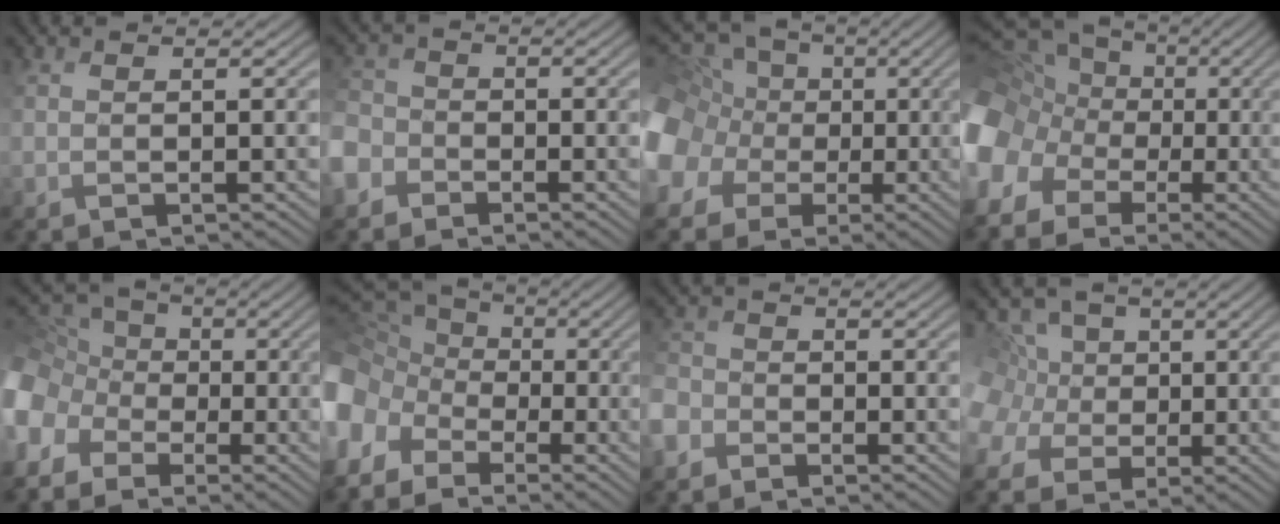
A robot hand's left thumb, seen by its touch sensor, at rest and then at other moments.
{"total": 4.2, "force": [-3.3, 2.5, -0.1], "torque": [-0.027, -0.003, -0.070]}
{"total": 14.7, "force": [-0.4, 13.7, 5.2], "torque": [-0.210, 0.013, -0.037]}
{"total": 14.3, "force": [-2.1, 12.7, 6.1], "torque": [-0.217, -0.013, -0.057]}
{"total": 11.7, "force": [-5.3, 9.6, 4.1], "torque": [-0.172, -0.028, -0.099]}
{"total": 13.0, "force": [-5.1, 10.5, 5.8], "torque": [-0.207, -0.026, -0.084]}
{"total": 3.7, "force": [-3.3, 1.8, -0.2], "torque": [-0.020, -0.006, -0.068]}
{"total": 7.3, "force": [0.0, 7.2, 1.7], "torque": [-0.093, 0.021, -0.021]}